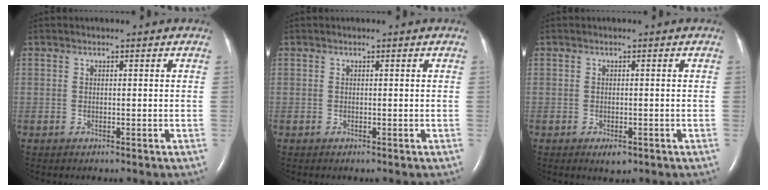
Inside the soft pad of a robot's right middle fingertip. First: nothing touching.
{"total": 0.0}
{"total": 1.6, "force": [-0.9, 0.7, 1.2], "torque": [-0.016, -0.001, -0.008]}